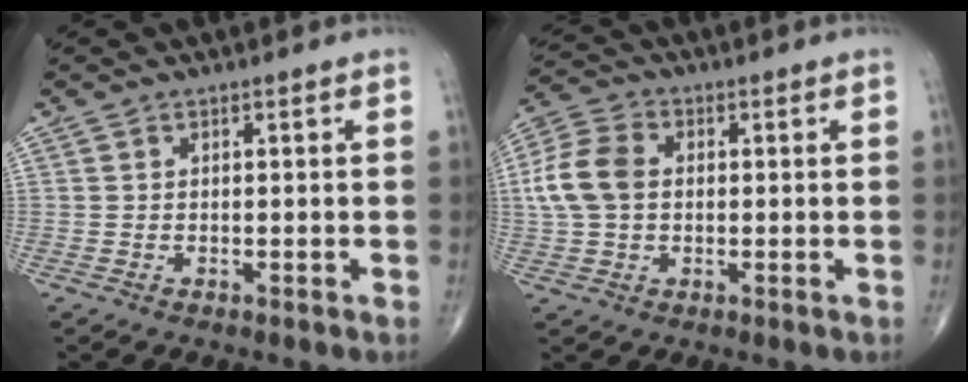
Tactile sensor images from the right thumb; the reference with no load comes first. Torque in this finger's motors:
{"motor_torque": [-0.57, 0.87, 0.29, 0.22, 0.15]}